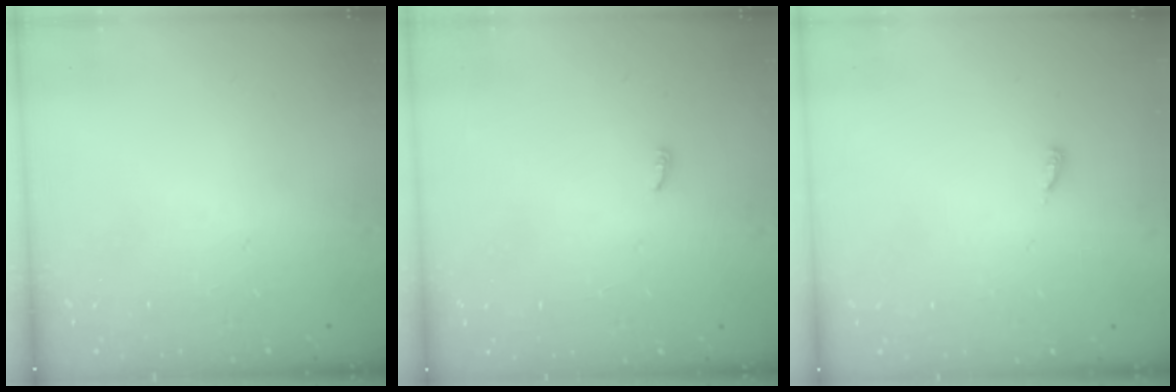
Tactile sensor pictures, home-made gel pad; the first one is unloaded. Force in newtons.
{"total": 3.6, "press": 3.6, "slide": 0.4}
{"total": 2.9, "press": 2.9, "slide": 0.2}